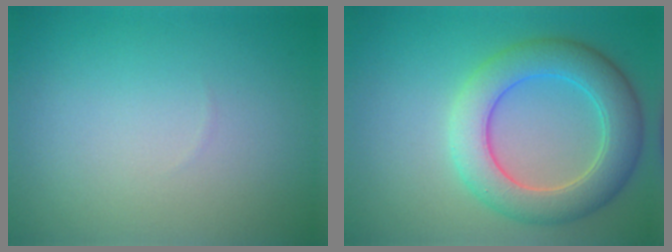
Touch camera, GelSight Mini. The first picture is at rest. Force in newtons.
{"total": 6.5, "press": 6.5, "slide": 0.2}